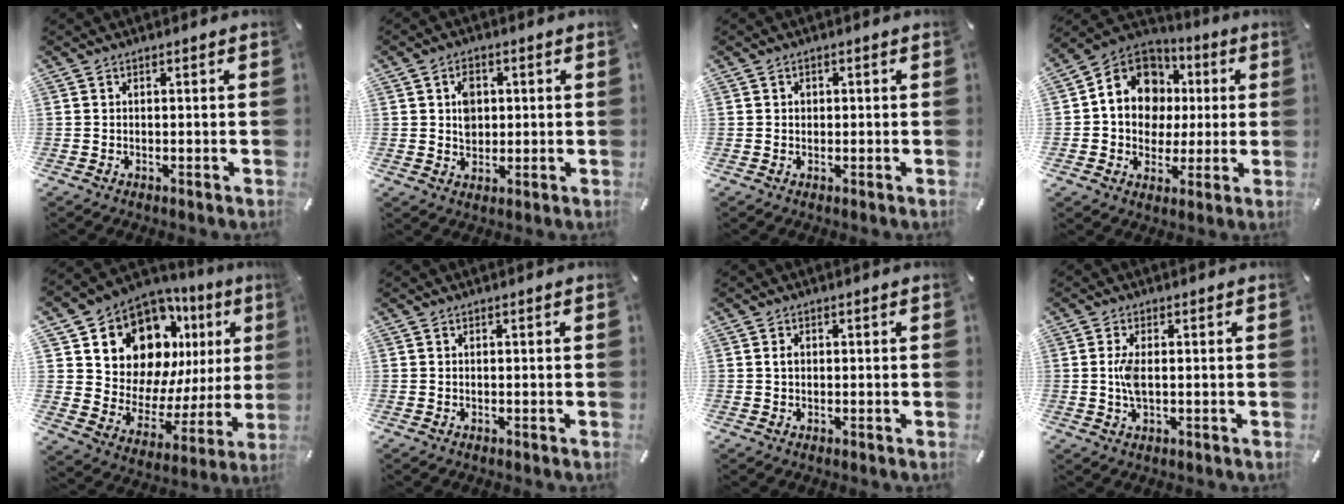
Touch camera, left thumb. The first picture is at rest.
{"total": 5.1, "force": [0.8, 4.3, 2.6], "torque": [-0.035, 0.000, 0.009]}
{"total": 1.1, "force": [0.1, 1.0, 0.3], "torque": [0.001, 0.001, -0.002]}
{"total": 13.2, "force": [1.7, 11.9, 5.4], "torque": [-0.102, -0.009, 0.034]}
{"total": 14.6, "force": [9.2, 9.6, 6.0], "torque": [-0.098, -0.090, 0.167]}
{"total": 0.0}
{"total": 1.2, "force": [0.2, 0.8, 0.8], "torque": [-0.018, 0.004, 0.002]}
{"total": 4.4, "force": [0.2, 1.6, 4.1], "torque": [-0.101, -0.007, -0.004]}